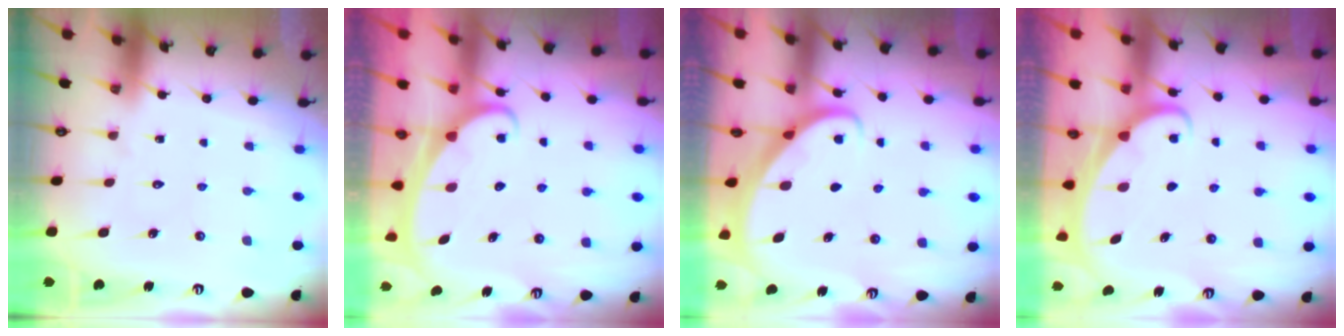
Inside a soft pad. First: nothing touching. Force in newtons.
{"total": 2.3, "press": 2.3, "slide": 0.3}
{"total": 2.7, "press": 2.7, "slide": 0.3}
{"total": 2.2, "press": 2.2, "slide": 0.3}